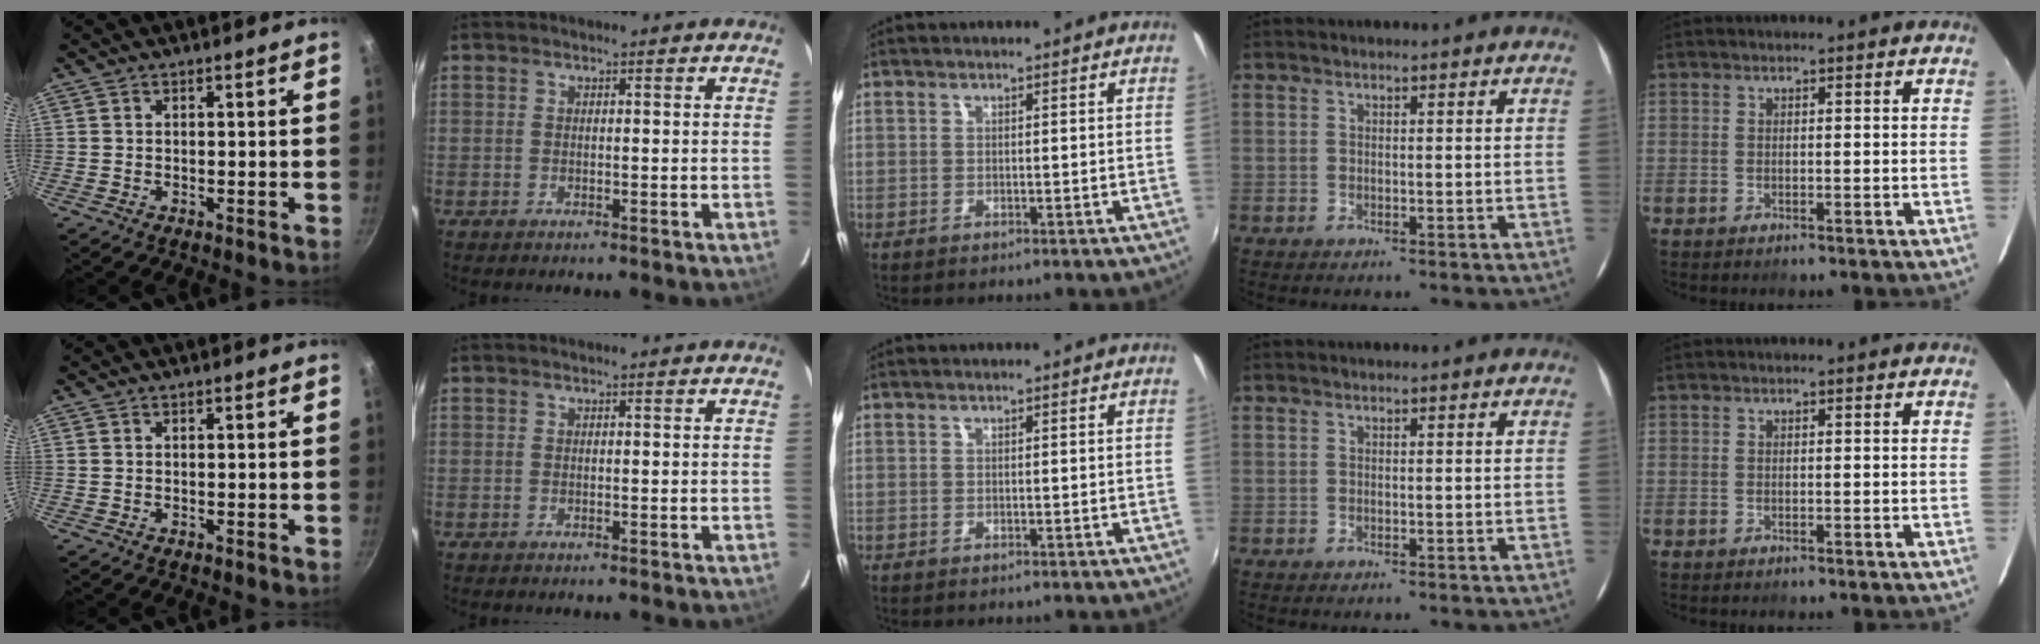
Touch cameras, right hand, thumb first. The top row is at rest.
{}